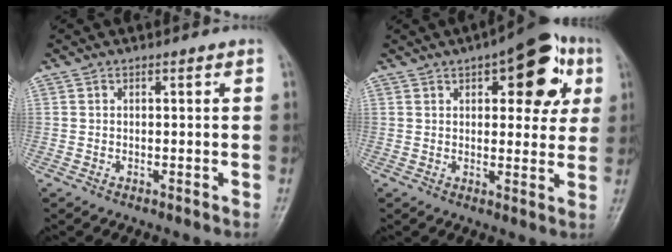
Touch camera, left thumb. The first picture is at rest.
{"total": 14.9, "force": [6.1, 6.8, 11.7], "torque": [-0.101, 0.000, 0.073]}